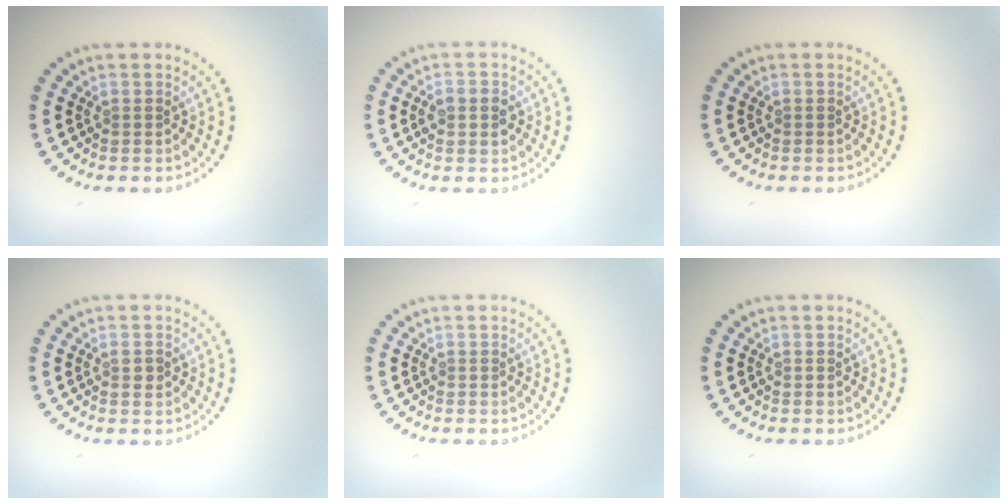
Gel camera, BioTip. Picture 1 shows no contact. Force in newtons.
{"total": 2.8, "press": 2.8, "slide": 0.1}
{"total": 0.0}
{"total": 1.1, "press": 1.1, "slide": 0.3}
{"total": 0.0}
{"total": 0.0}